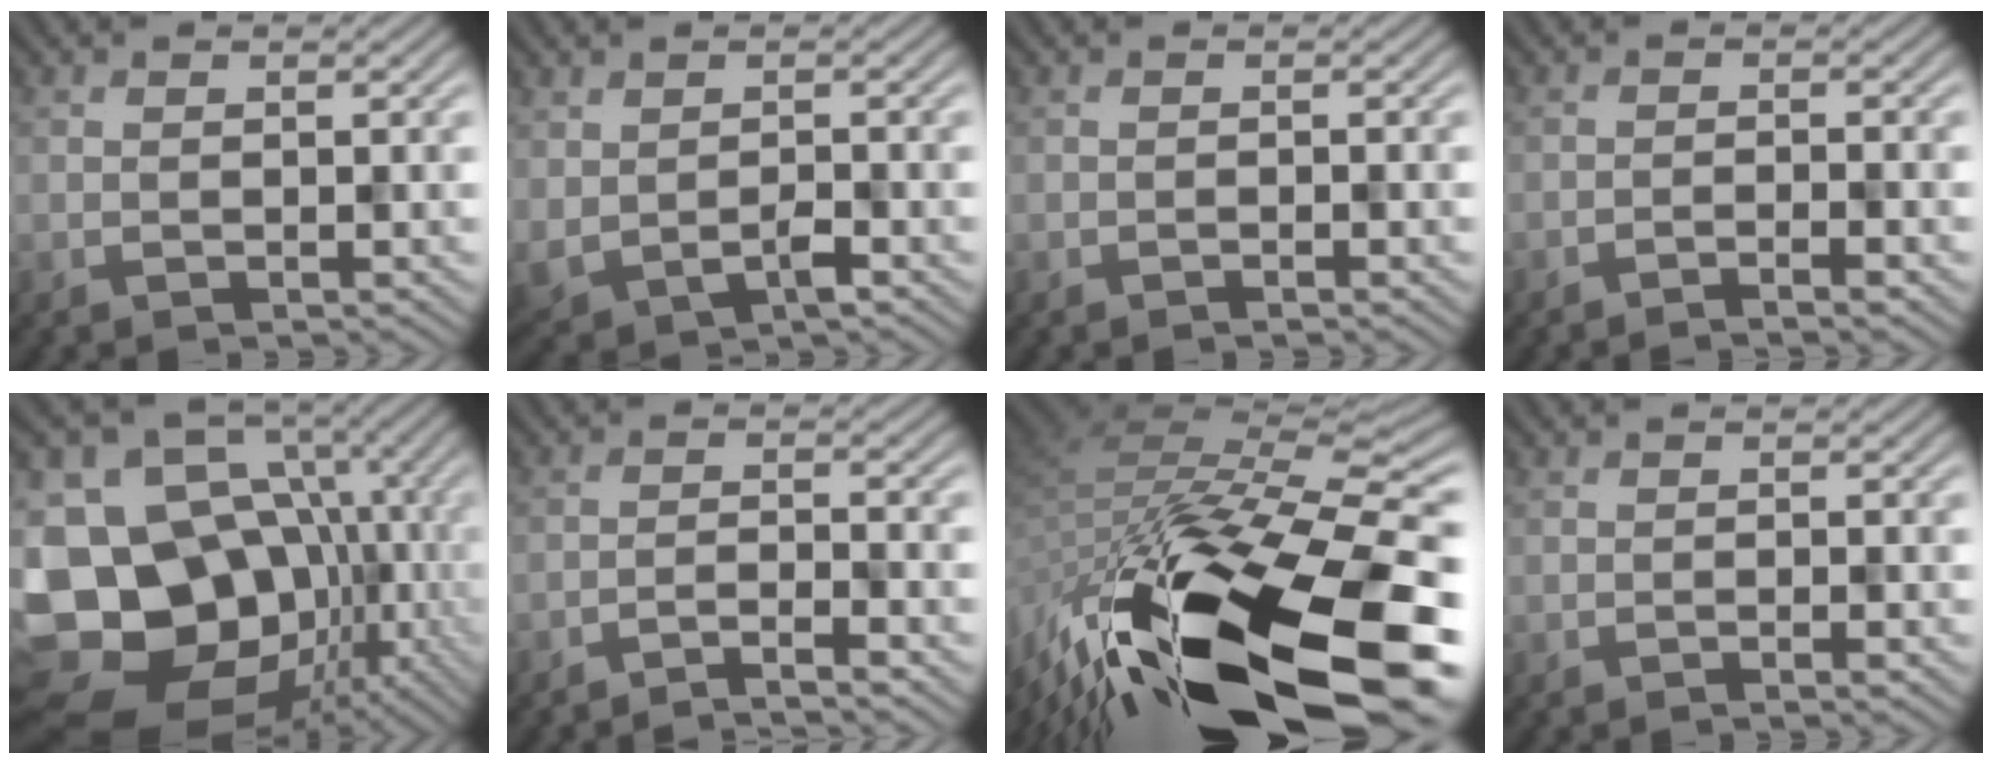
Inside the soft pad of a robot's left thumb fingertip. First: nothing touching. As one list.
[{"total": 1.7, "force": [-0.3, 1.2, 1.2], "torque": [-0.043, -0.009, 0.005]}, {"total": 1.0, "force": [-0.9, 0.0, 0.4], "torque": [-0.005, 0.005, -0.015]}, {"total": 3.0, "force": [-2.6, 0.0, 1.5], "torque": [-0.025, 0.015, -0.048]}, {"total": 20.4, "force": [-5.5, 17.1, 9.8], "torque": [-0.214, -0.022, -0.072]}, {"total": 4.4, "force": [-4.0, 0.2, 1.9], "torque": [-0.030, 0.020, -0.070]}, {"total": 19.4, "force": [-9.1, 8.6, 14.8], "torque": [-0.317, -0.044, -0.126]}, {"total": 1.3, "force": [-1.1, 0.0, 0.7], "torque": [-0.010, 0.006, -0.019]}]